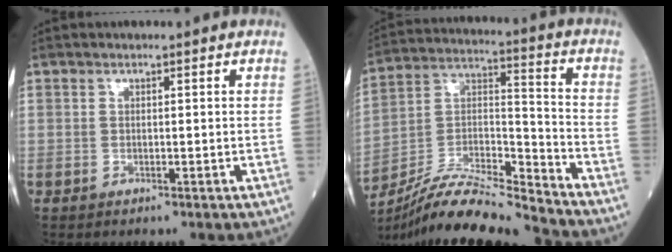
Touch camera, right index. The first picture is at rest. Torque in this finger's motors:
{"motor_torque": [-0.07, -0.80, 0.21, 0.06]}